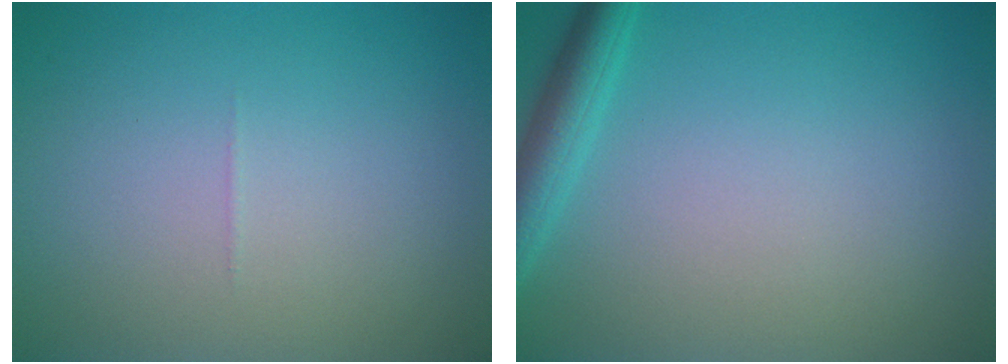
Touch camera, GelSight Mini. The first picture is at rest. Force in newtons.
{"total": 3.0, "press": 2.9, "slide": 0.2}